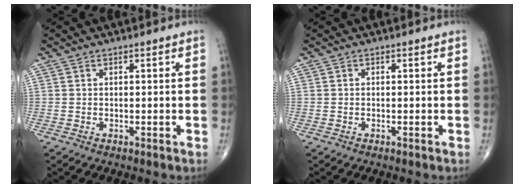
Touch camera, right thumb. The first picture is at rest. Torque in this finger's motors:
{"motor_torque": [-0.08, 0.02, 0.01, 0.03, 0.00]}